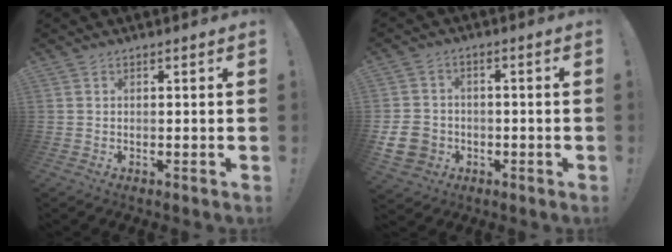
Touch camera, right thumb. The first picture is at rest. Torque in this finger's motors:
{"motor_torque": [-0.09, -0.45, 0.54, -0.55, 0.18]}